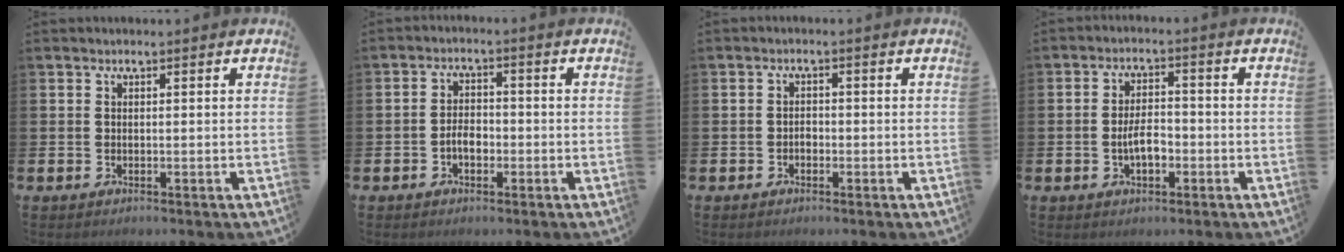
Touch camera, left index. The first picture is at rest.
{"total": 2.9, "force": [-1.0, 1.7, 2.0], "torque": [-0.033, 0.005, -0.022]}
{"total": 1.2, "force": [-0.6, 0.9, 0.5], "torque": [-0.006, 0.000, -0.014]}
{"total": 4.0, "force": [-1.1, 1.9, 3.4], "torque": [-0.046, 0.002, -0.024]}